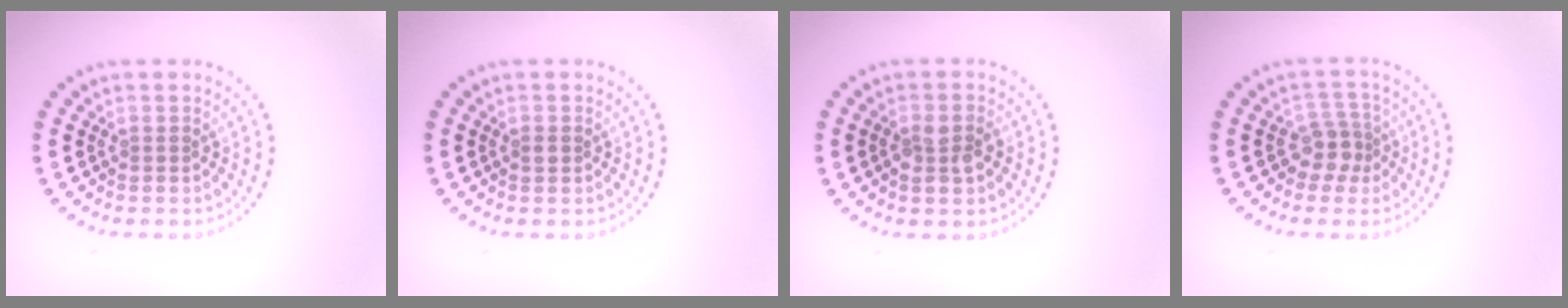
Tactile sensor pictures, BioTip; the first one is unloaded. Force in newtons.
{"total": 0.6, "press": 0.6, "slide": 0.0}
{"total": 2.4, "press": 2.4, "slide": 0.5}
{"total": 2.5, "press": 2.0, "slide": 1.6}